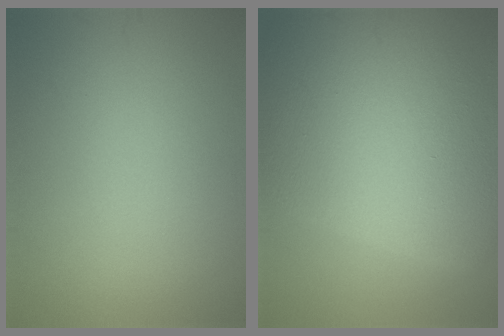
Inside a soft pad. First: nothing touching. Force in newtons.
{"total": 17.0, "press": 17.0, "slide": 0.3}